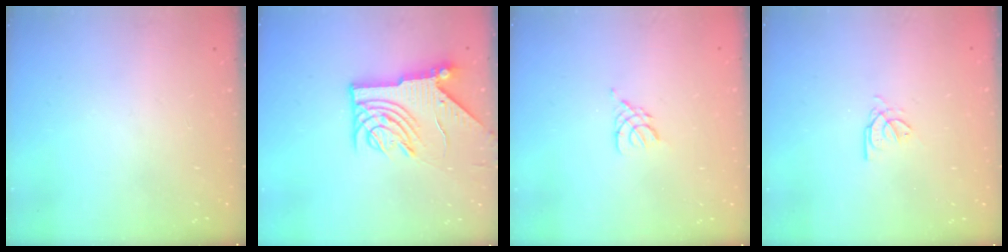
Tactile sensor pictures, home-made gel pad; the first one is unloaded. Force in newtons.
{"total": 10.9, "press": 10.9, "slide": 1.2}
{"total": 3.0, "press": 3.0, "slide": 0.6}
{"total": 2.7, "press": 2.7, "slide": 0.4}